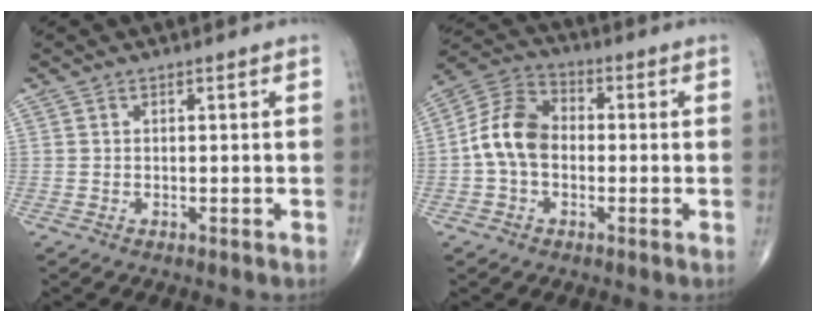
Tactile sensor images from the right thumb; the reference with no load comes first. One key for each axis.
{"total": 10.1, "fx": -0.9, "fy": 7.2, "fz": 7.1, "tx": -0.127, "ty": 0.032, "tz": -0.032}